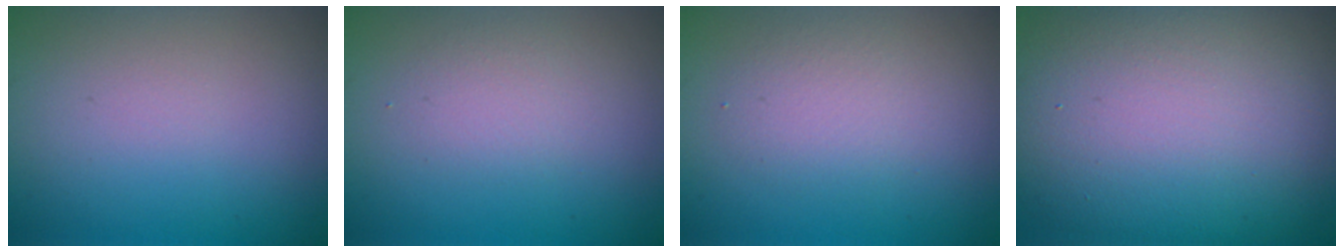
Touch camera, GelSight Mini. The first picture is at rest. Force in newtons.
{"total": 1.7, "press": 1.7, "slide": 0.0}
{"total": 2.4, "press": 2.4, "slide": 0.2}
{"total": 15.8, "press": 15.8, "slide": 0.9}